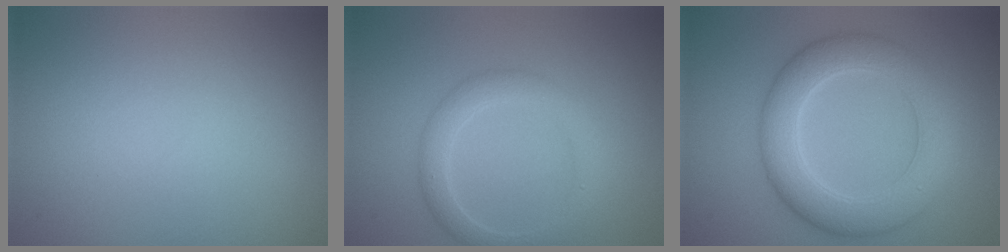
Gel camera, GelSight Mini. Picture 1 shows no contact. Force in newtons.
{"total": 2.8, "press": 2.8, "slide": 0.0}
{"total": 6.5, "press": 6.5, "slide": 0.3}